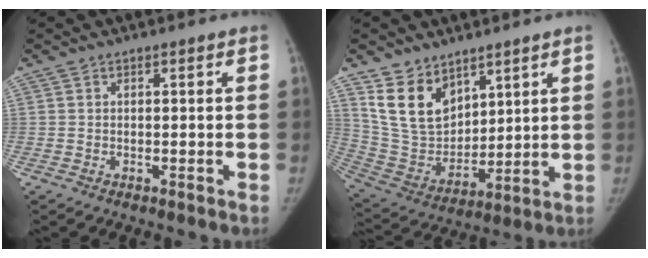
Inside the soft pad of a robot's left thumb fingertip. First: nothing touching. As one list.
[{"total": 14.0, "force": [8.8, 8.8, 6.4], "torque": [-0.087, -0.052, 0.191]}]